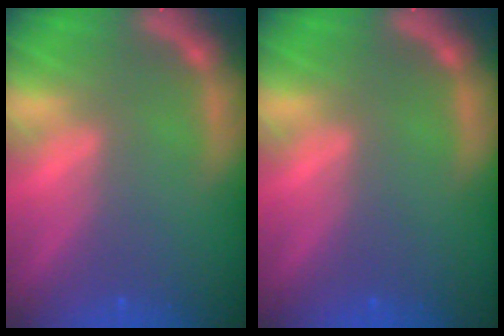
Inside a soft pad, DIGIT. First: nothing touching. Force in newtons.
{"total": 0.0}